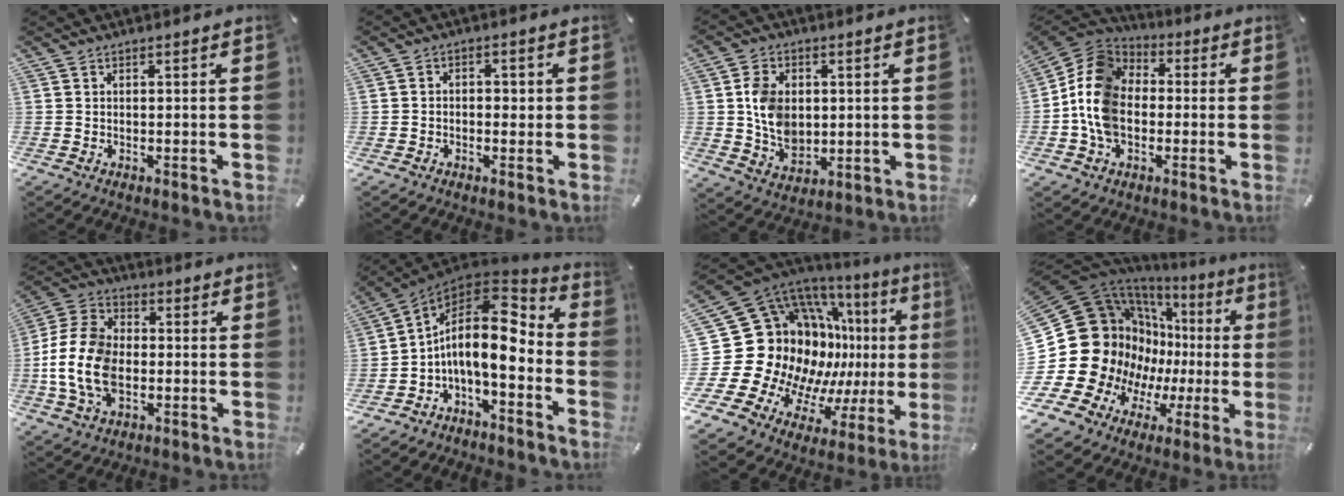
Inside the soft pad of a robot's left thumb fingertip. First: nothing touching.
{"total": 2.5, "force": [-1.1, 1.8, 1.3], "torque": [-0.024, 0.011, -0.024]}
{"total": 10.2, "force": [0.7, 8.2, 6.0], "torque": [-0.124, 0.005, 0.012]}
{"total": 12.6, "force": [-3.1, 9.9, 7.1], "torque": [-0.166, 0.035, -0.060]}
{"total": 14.6, "force": [-2.8, 10.4, 9.9], "torque": [-0.232, 0.011, -0.050]}
{"total": 15.2, "force": [0.1, 8.0, 12.9], "torque": [-0.219, -0.018, -0.002]}
{"total": 27.2, "force": [2.2, 20.5, 17.7], "torque": [-0.282, -0.096, 0.114]}
{"total": 26.4, "force": [3.2, 21.1, 15.6], "torque": [-0.265, -0.083, 0.127]}